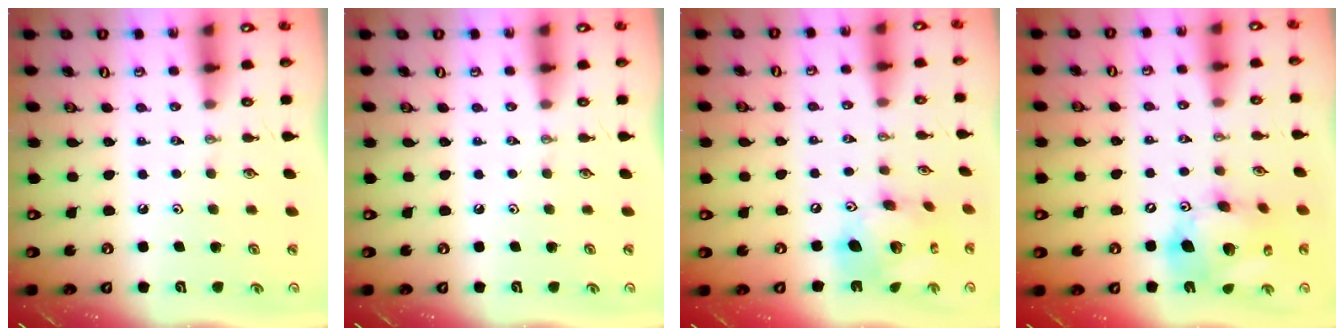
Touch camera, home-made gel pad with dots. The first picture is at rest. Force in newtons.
{"total": 0.0}
{"total": 16.5, "press": 16.4, "slide": 1.8}
{"total": 16.9, "press": 16.7, "slide": 2.6}